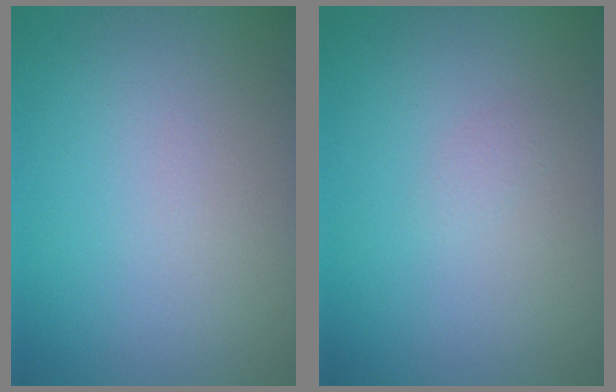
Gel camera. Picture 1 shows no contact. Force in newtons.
{"total": 0.5, "press": 0.5, "slide": 0.0}